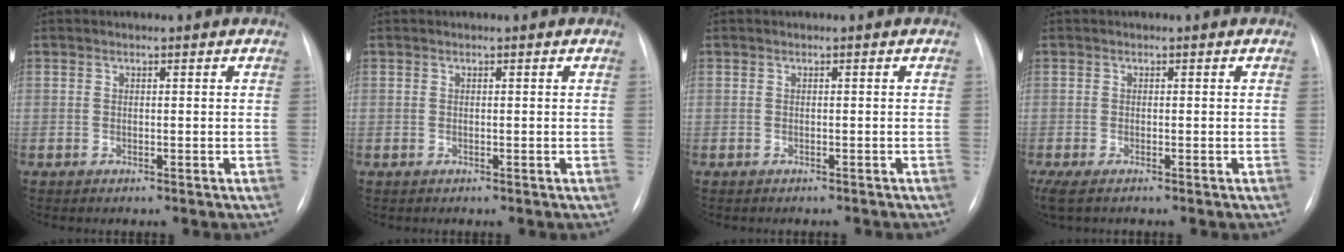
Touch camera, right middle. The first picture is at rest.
{"total": 0.0}
{"total": 1.9, "force": [-1.7, 0.4, 0.7], "torque": [-0.011, -0.003, -0.017]}
{"total": 3.6, "force": [-2.6, 0.8, 2.3], "torque": [-0.044, -0.011, -0.042]}